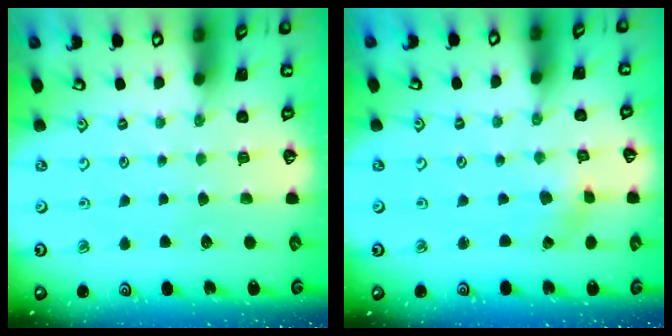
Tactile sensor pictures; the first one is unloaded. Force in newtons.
{"total": 0.5, "press": 0.5, "slide": 0.2}